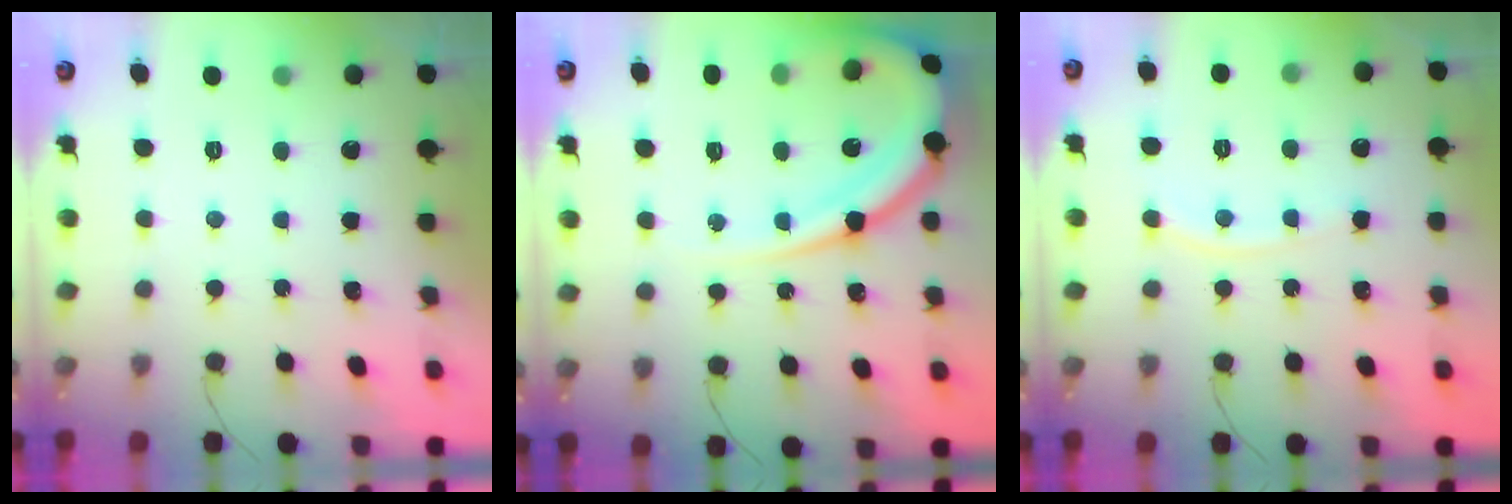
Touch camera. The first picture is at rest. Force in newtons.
{"total": 17.0, "press": 16.9, "slide": 1.3}
{"total": 6.8, "press": 6.7, "slide": 0.9}